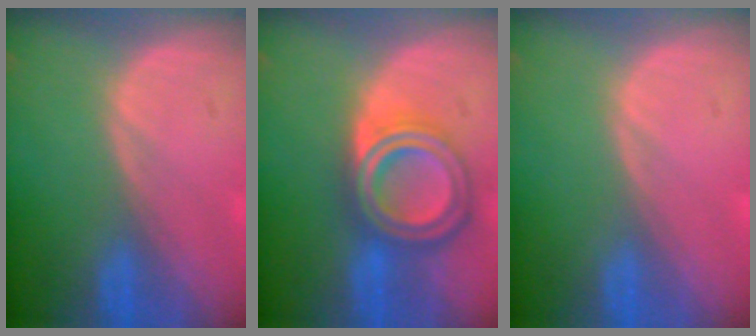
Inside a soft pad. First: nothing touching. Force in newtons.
{"total": 8.1, "press": 8.1, "slide": 0.5}
{"total": 0.0}